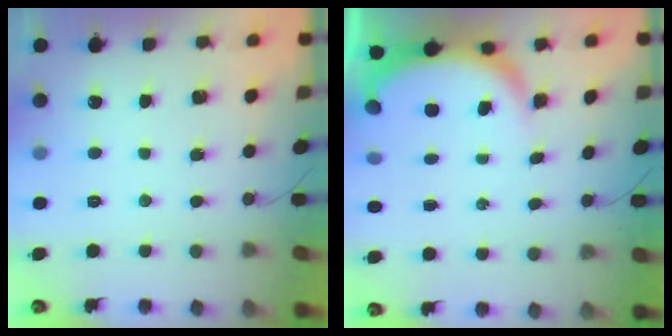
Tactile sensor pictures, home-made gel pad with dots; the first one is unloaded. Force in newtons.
{"total": 5.7, "press": 5.6, "slide": 0.8}